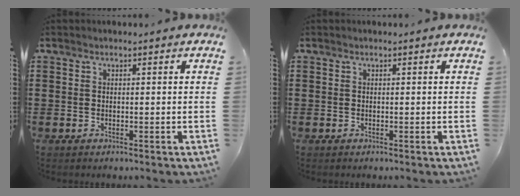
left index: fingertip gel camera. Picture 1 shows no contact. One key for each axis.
{"total": 0.0}